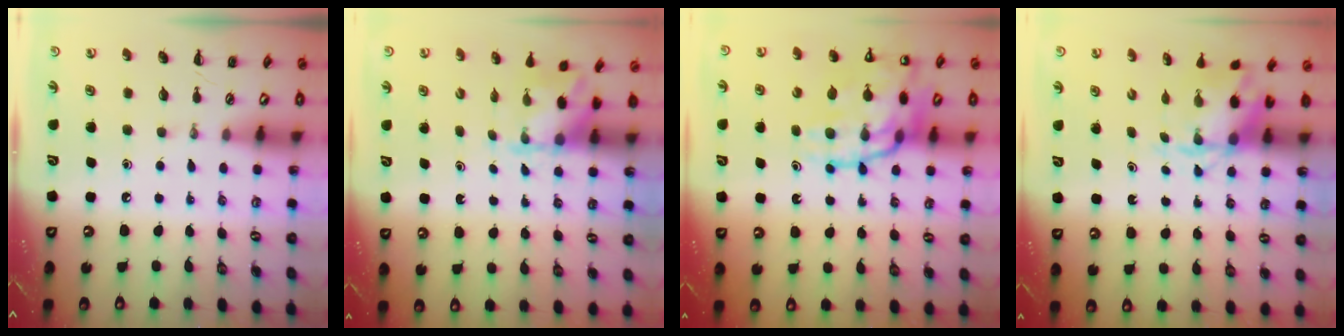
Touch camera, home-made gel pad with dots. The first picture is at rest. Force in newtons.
{"total": 2.0, "press": 1.9, "slide": 0.7}
{"total": 21.6, "press": 21.2, "slide": 3.9}
{"total": 5.5, "press": 5.4, "slide": 0.7}